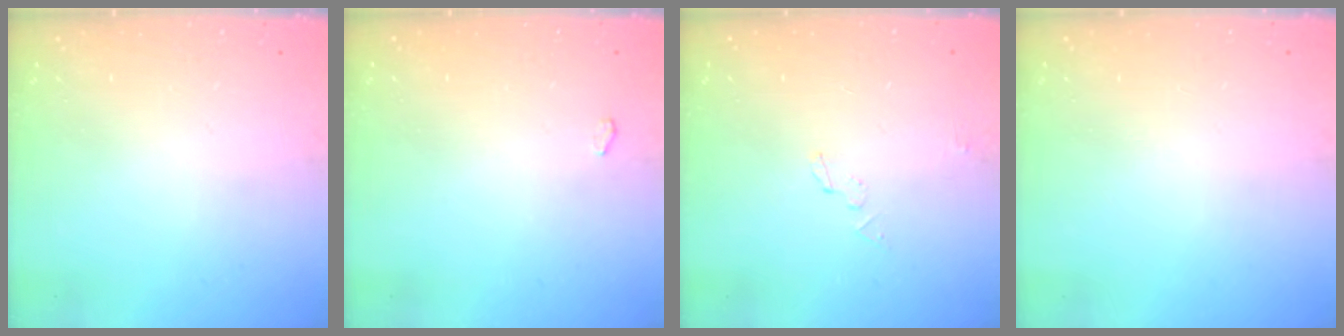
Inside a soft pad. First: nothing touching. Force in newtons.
{"total": 3.6, "press": 3.3, "slide": 1.5}
{"total": 2.9, "press": 2.9, "slide": 0.3}
{"total": 0.0}